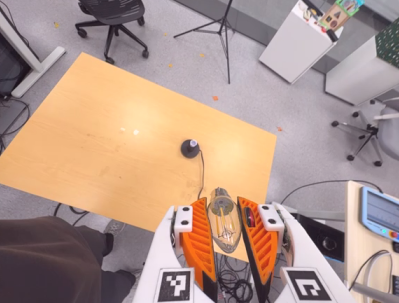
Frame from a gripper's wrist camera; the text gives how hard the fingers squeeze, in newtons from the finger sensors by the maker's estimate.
{"total": 14.6, "left": 16.4, "right": 12.9}